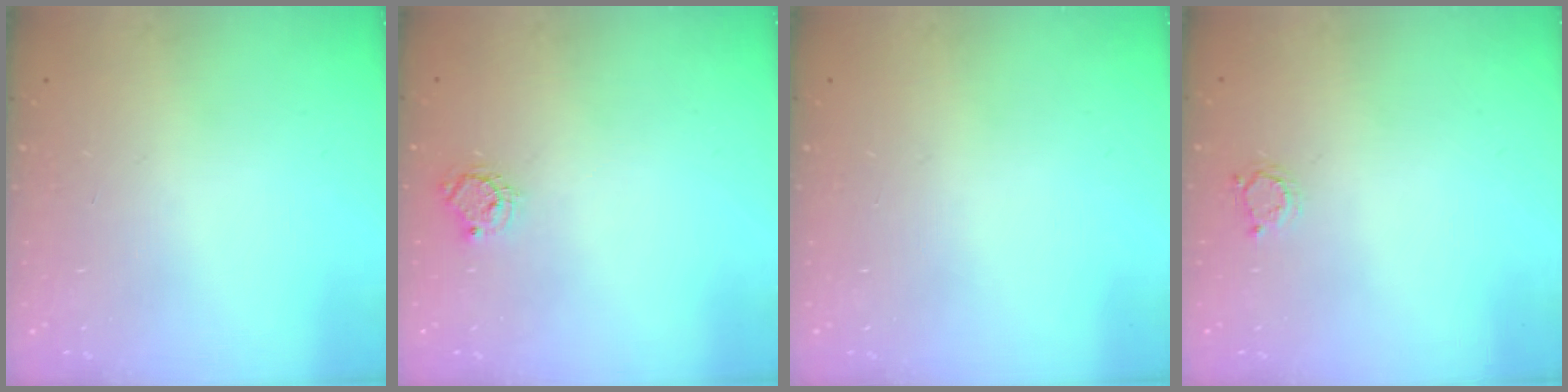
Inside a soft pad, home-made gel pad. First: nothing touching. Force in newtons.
{"total": 6.0, "press": 6.0, "slide": 0.5}
{"total": 0.0}
{"total": 2.5, "press": 2.5, "slide": 0.4}